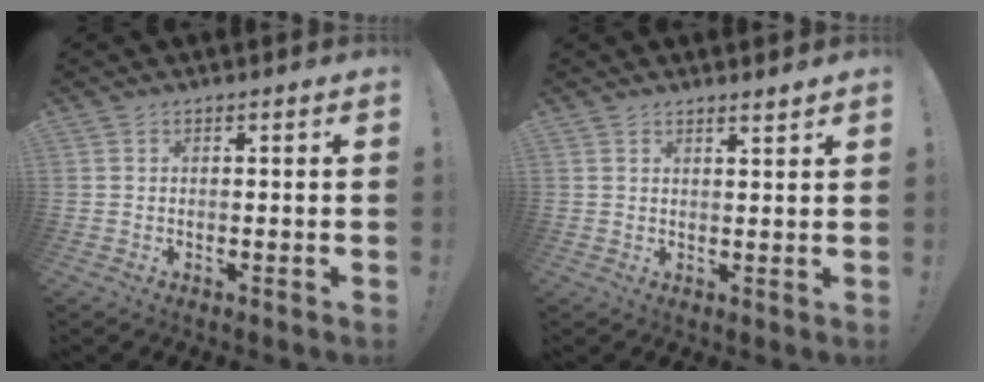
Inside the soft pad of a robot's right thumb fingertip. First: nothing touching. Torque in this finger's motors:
{"motor_torque": [-0.33, -0.29, 0.06, 0.22, -0.07]}